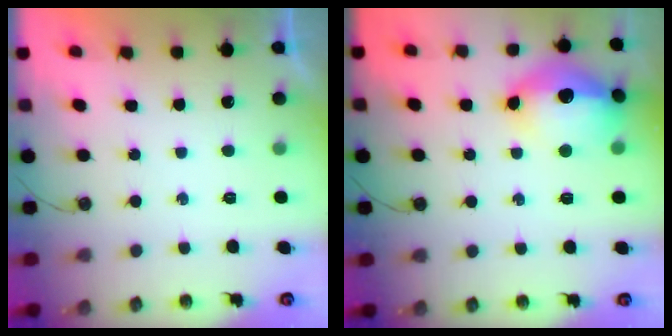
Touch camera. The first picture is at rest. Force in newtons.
{"total": 15.9, "press": 15.8, "slide": 1.7}